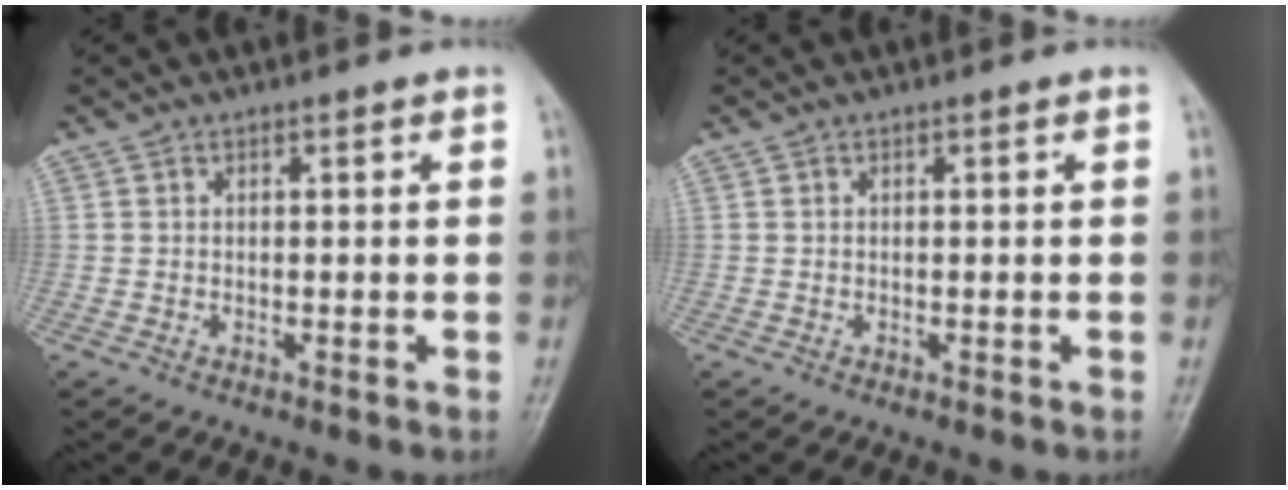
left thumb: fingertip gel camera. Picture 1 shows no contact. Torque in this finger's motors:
{"motor_torque": [0.00, 0.00, 0.00, 0.00, 0.00]}